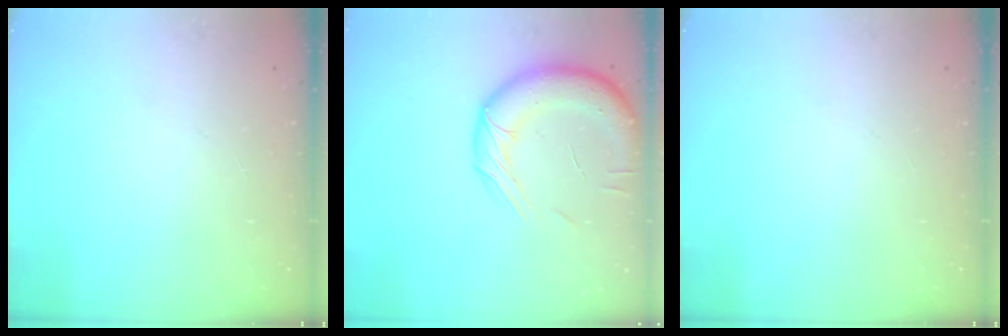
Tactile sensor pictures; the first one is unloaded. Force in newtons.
{"total": 14.4, "press": 14.2, "slide": 2.3}
{"total": 0.0}